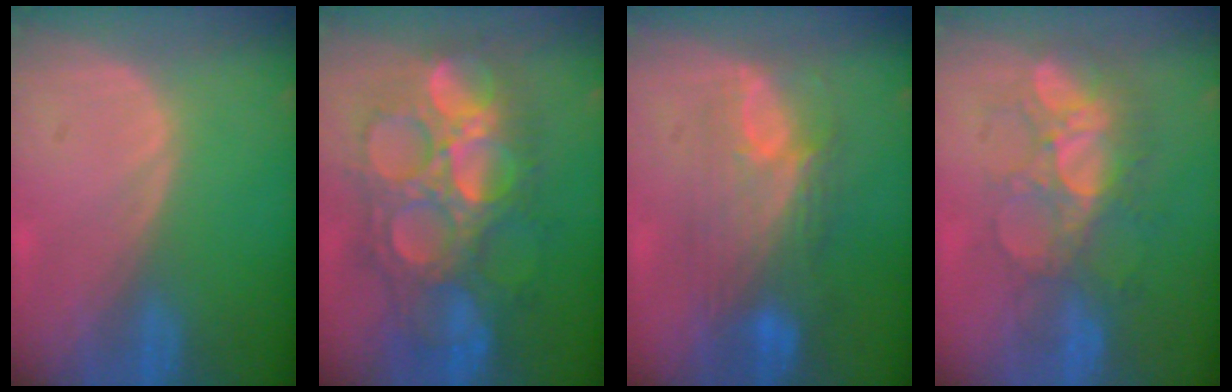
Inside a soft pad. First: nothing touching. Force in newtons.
{"total": 13.6, "press": 13.5, "slide": 1.5}
{"total": 8.3, "press": 7.9, "slide": 2.3}
{"total": 8.3, "press": 8.0, "slide": 2.5}